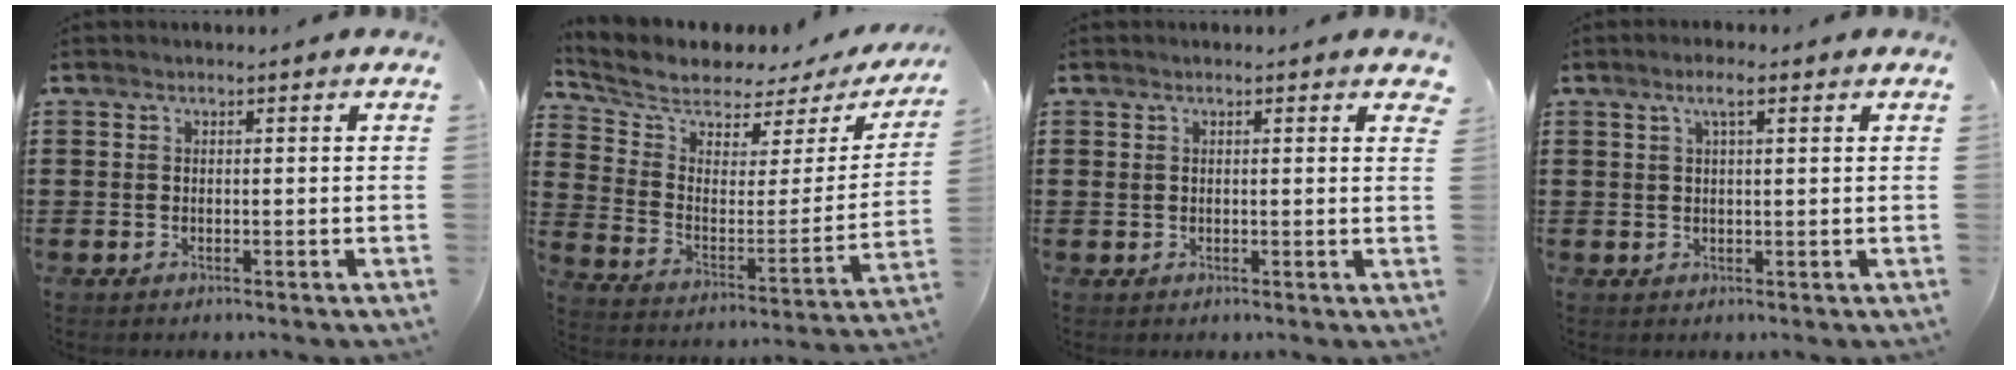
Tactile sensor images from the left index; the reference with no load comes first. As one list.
[{"total": 5.2, "force": [4.8, 1.7, 1.2], "torque": [-0.060, -0.042, 0.077]}, {"total": 1.1, "force": [0.7, 0.6, 0.7], "torque": [-0.017, 0.005, 0.012]}, {"total": 3.0, "force": [1.6, 0.5, 2.5], "torque": [-0.053, 0.006, 0.027]}]